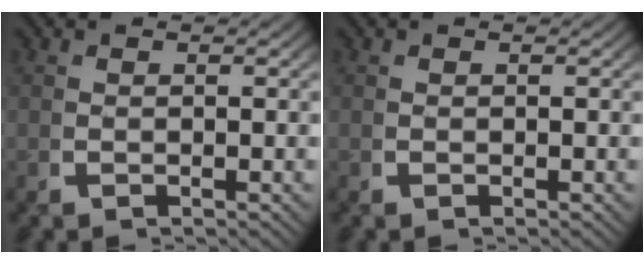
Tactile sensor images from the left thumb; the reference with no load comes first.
{"total": 0.0}